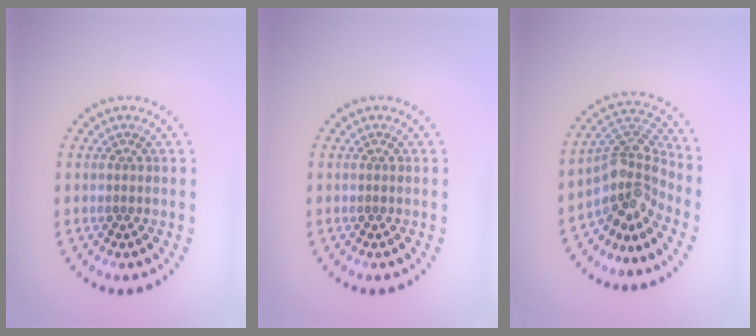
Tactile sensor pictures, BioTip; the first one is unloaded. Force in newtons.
{"total": 0.0}
{"total": 4.6, "press": 3.2, "slide": 3.3}